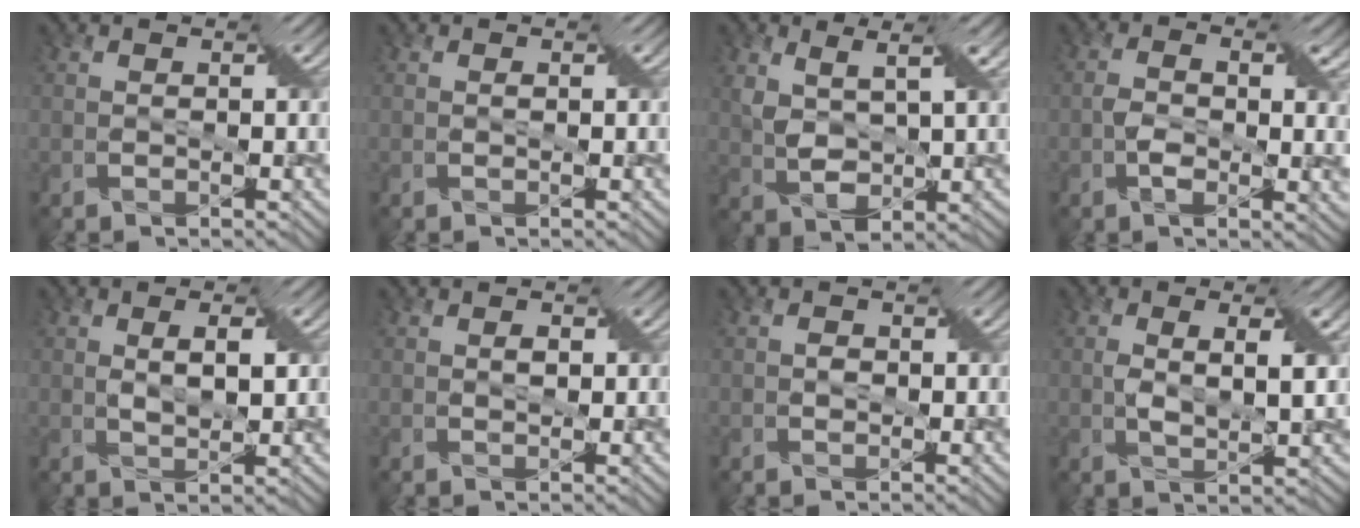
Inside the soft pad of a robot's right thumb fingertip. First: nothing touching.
{"total": 0.0}
{"total": 4.5, "force": [1.9, 2.0, 3.5], "torque": [-0.085, -0.006, 0.039]}
{"total": 4.7, "force": [-0.5, 2.3, 4.1], "torque": [-0.073, -0.008, -0.011]}
{"total": 2.3, "force": [0.7, 0.8, 2.0], "torque": [-0.035, 0.000, 0.014]}
{"total": 1.5, "force": [0.1, 1.0, 1.1], "torque": [-0.013, -0.002, 0.003]}
{"total": 0.8, "force": [-0.1, 0.8, 0.1], "torque": [-0.002, -0.003, -0.001]}
{"total": 3.1, "force": [0.7, 0.9, 2.9], "torque": [-0.057, 0.000, 0.014]}